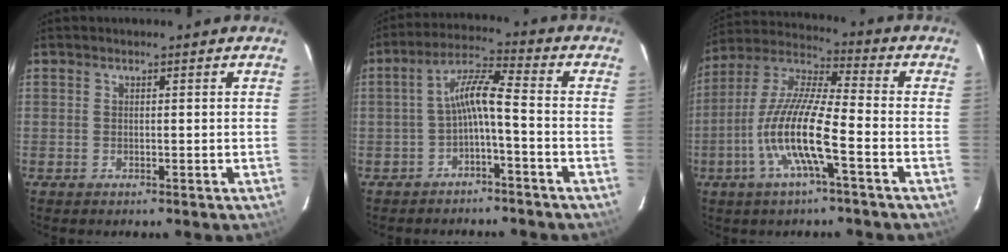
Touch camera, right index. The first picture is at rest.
{"total": 6.2, "force": [-2.4, 0.6, 5.7], "torque": [-0.132, 0.018, -0.043]}
{"total": 13.5, "force": [-4.8, 1.6, 12.5], "torque": [-0.254, -0.001, -0.101]}